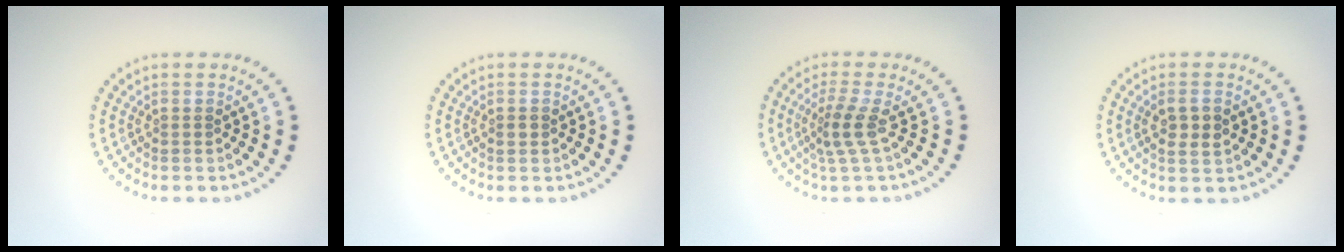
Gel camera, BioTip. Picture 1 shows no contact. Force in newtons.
{"total": 1.0, "press": 1.0, "slide": 0.0}
{"total": 2.6, "press": 1.9, "slide": 1.8}
{"total": 2.4, "press": 2.4, "slide": 0.3}